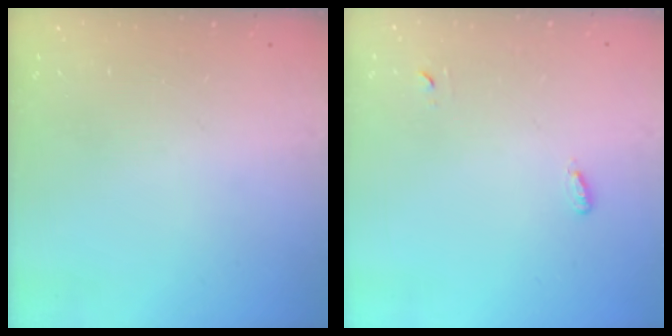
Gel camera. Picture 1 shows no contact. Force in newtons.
{"total": 3.7, "press": 3.3, "slide": 1.6}